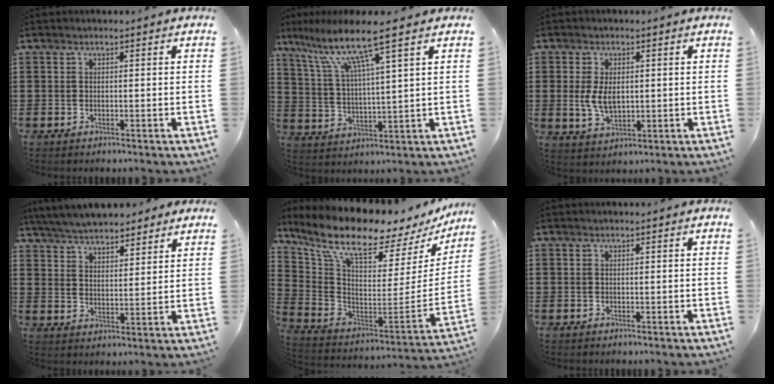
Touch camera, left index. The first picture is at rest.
{"total": 10.4, "force": [7.0, 0.4, 7.7], "torque": [-0.171, -0.027, 0.114]}
{"total": 5.2, "force": [0.4, 3.0, 4.2], "torque": [-0.090, 0.002, 0.002]}
{"total": 6.0, "force": [5.7, 1.1, 1.5], "torque": [-0.051, -0.017, 0.104]}
{"total": 11.1, "force": [8.9, 1.7, 6.5], "torque": [-0.157, -0.073, 0.149]}
{"total": 0.0}